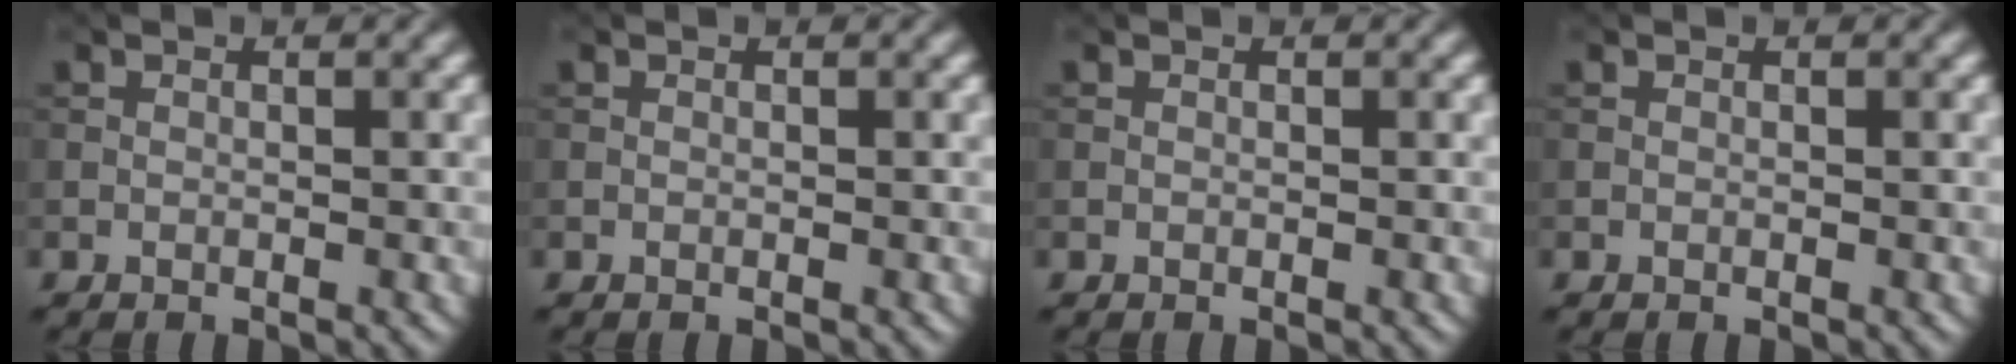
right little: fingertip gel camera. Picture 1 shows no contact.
{"total": 0.0}
{"total": 0.0}
{"total": 0.0}